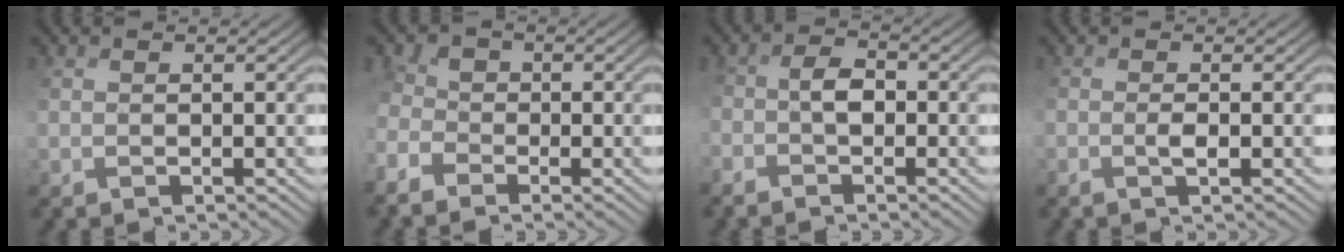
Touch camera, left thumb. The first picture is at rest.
{"total": 3.5, "force": [-1.7, 2.4, 1.9], "torque": [-0.051, 0.005, -0.030]}
{"total": 2.9, "force": [-1.3, 1.4, 2.2], "torque": [-0.048, 0.006, -0.029]}
{"total": 1.4, "force": [0.0, -0.1, 1.4], "torque": [-0.027, 0.008, 0.002]}